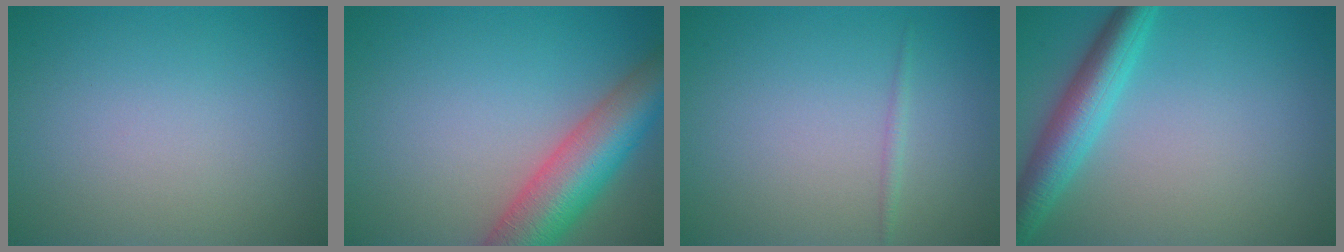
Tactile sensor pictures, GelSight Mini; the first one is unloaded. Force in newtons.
{"total": 8.5, "press": 8.5, "slide": 0.4}
{"total": 0.7, "press": 0.7, "slide": 0.1}
{"total": 4.8, "press": 4.8, "slide": 0.2}